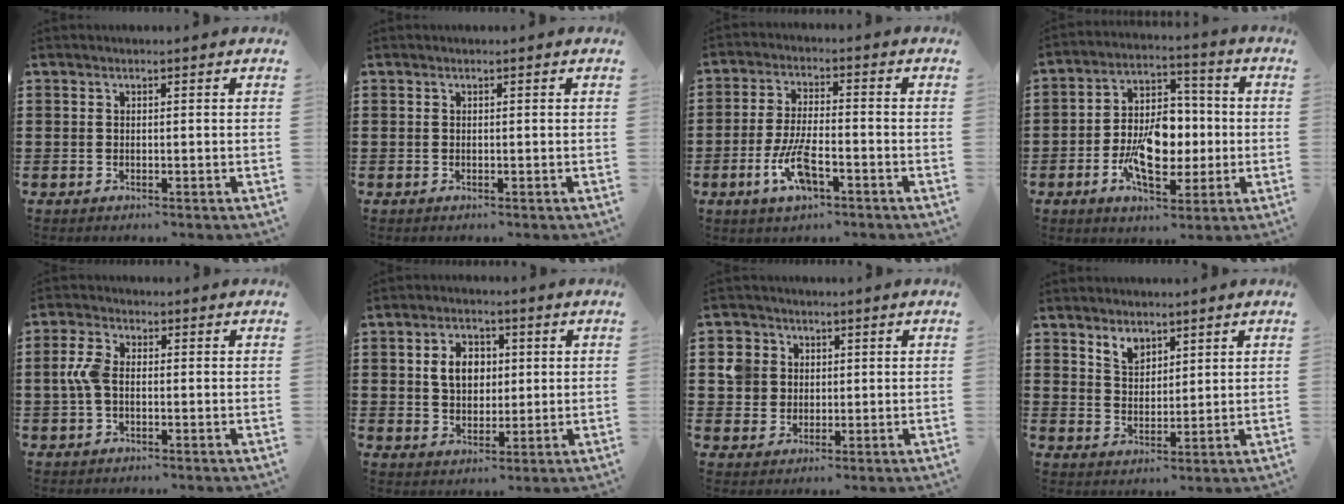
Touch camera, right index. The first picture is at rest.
{"total": 0.0}
{"total": 8.0, "force": [-3.3, 2.7, 6.7], "torque": [-0.147, -0.010, -0.062]}
{"total": 10.2, "force": [-2.1, 5.9, 8.0], "torque": [-0.157, 0.003, -0.037]}
{"total": 4.8, "force": [-0.2, 2.8, 3.9], "torque": [-0.104, -0.002, -0.013]}
{"total": 5.6, "force": [1.0, 4.3, 3.5], "torque": [-0.076, 0.012, 0.012]}
{"total": 5.6, "force": [1.2, 5.2, 1.5], "torque": [-0.058, 0.016, 0.021]}
{"total": 3.8, "force": [2.9, 2.1, 1.1], "torque": [-0.031, 0.005, 0.056]}